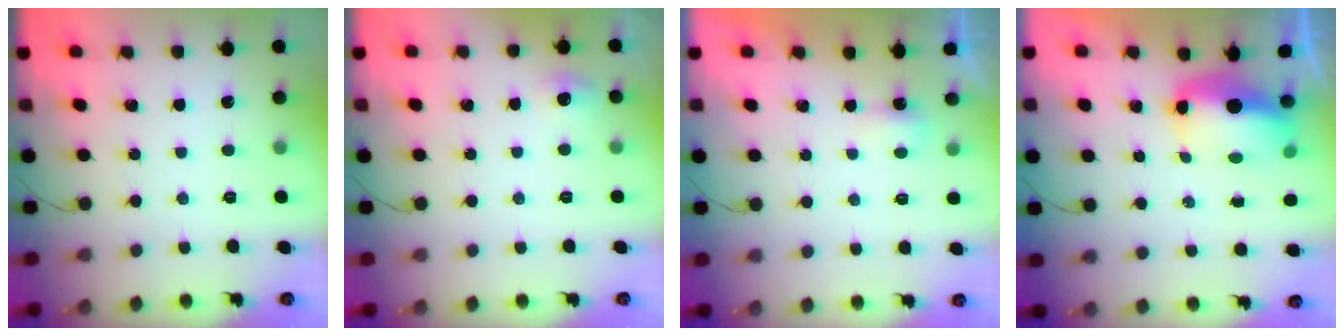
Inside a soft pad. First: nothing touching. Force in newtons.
{"total": 4.5, "press": 4.3, "slide": 1.3}
{"total": 2.3, "press": 2.1, "slide": 0.8}
{"total": 8.9, "press": 8.7, "slide": 2.0}